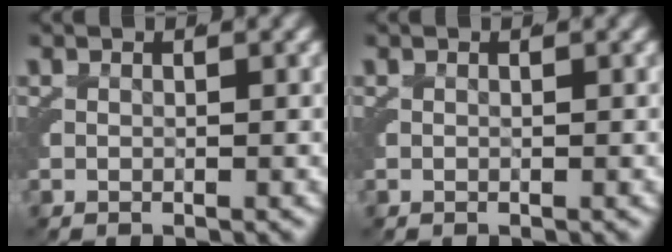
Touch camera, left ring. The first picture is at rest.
{"total": 0.0}